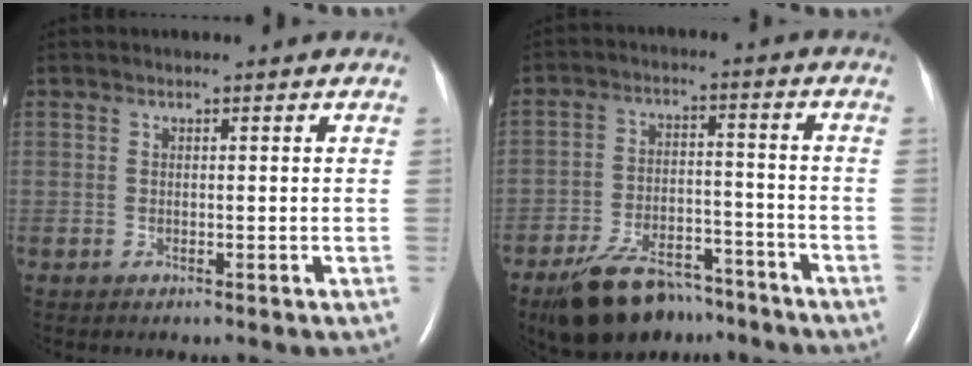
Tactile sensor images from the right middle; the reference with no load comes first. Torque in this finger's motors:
{"motor_torque": [1.07, -1.07, 0.17, 0.11]}